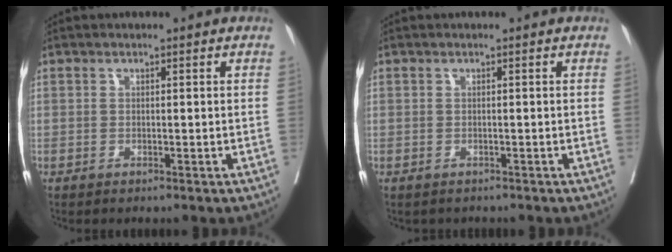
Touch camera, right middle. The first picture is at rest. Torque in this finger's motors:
{"motor_torque": [0.14, -0.14, -0.01, -0.01]}